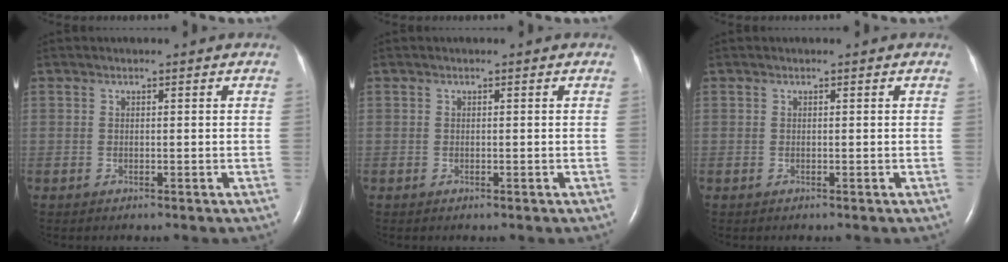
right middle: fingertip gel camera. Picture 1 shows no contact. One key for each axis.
{"total": 0.0}
{"total": 0.0}